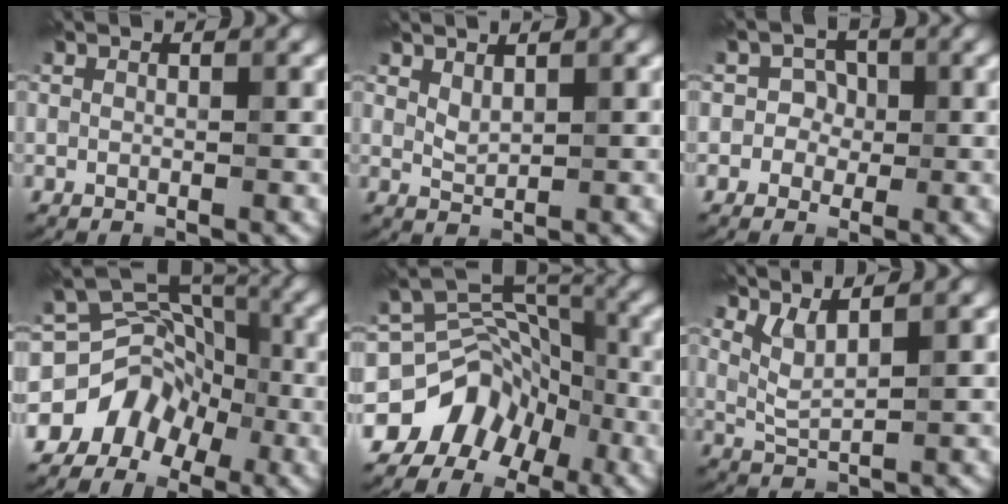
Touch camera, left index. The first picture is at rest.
{"total": 1.2, "force": [1.1, 0.4, 0.3], "torque": [-0.011, 0.005, 0.025]}
{"total": 2.4, "force": [-0.2, 2.3, 0.4], "torque": [0.016, 0.010, -0.021]}
{"total": 5.4, "force": [-3.1, 4.2, 1.5], "torque": [-0.012, 0.010, -0.060]}
{"total": 8.1, "force": [-5.0, 6.1, 2.0], "torque": [-0.010, 0.032, -0.083]}
{"total": 2.3, "force": [1.9, 0.3, 1.4], "torque": [-0.033, 0.000, 0.042]}